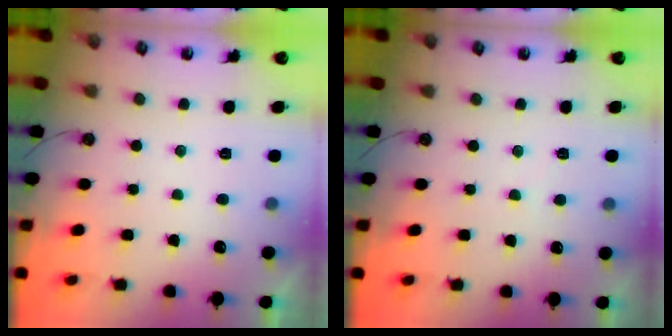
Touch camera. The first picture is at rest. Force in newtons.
{"total": 1.5, "press": 1.5, "slide": 0.4}